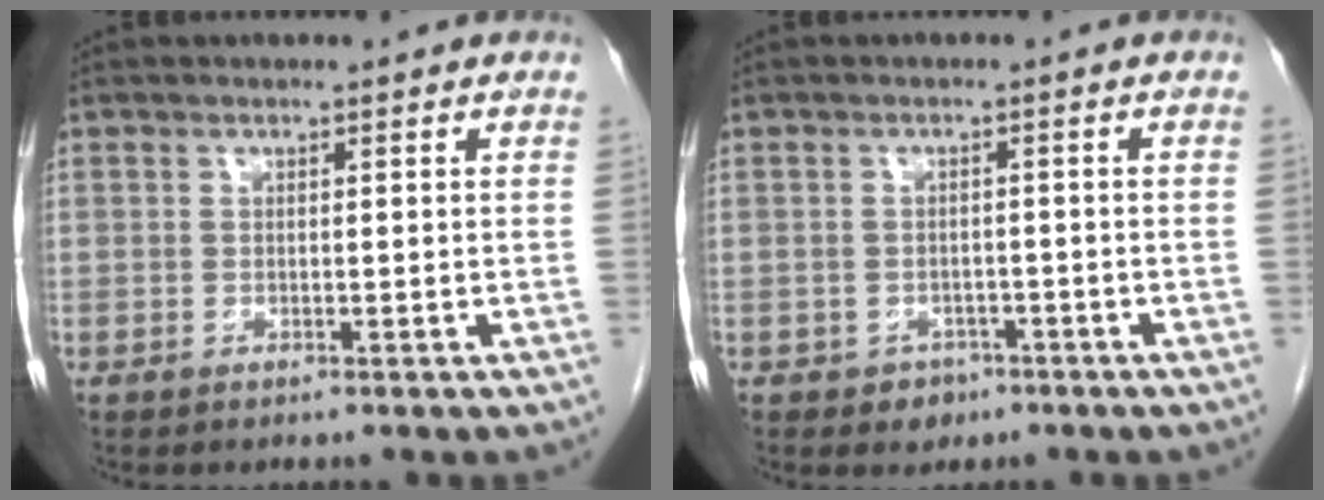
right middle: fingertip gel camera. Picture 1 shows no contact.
{"total": 2.5, "force": [-1.5, 2.0, 0.6], "torque": [-0.007, 0.007, -0.015]}